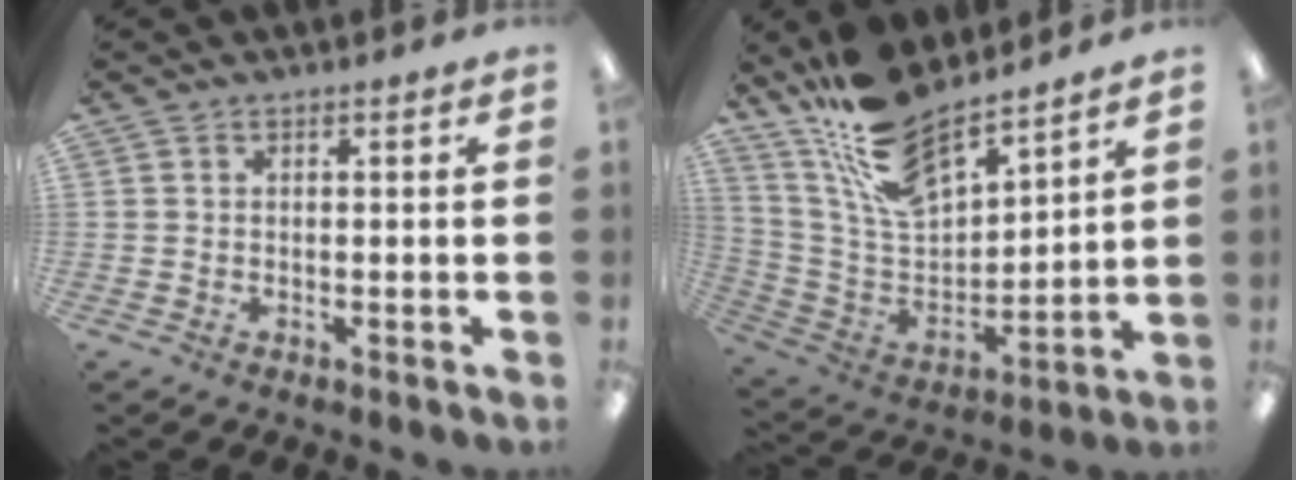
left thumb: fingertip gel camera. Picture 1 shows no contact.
{"total": 17.8, "force": [14.7, 6.2, 7.9], "torque": [-0.180, -0.086, 0.269]}